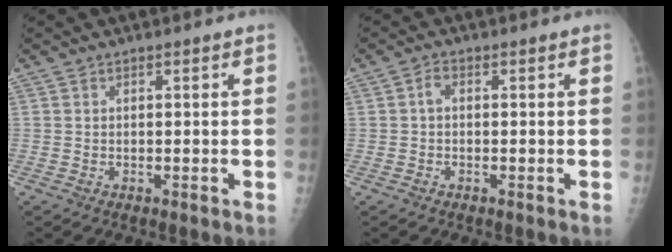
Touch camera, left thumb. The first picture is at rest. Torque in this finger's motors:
{"motor_torque": [0.52, -0.02, 0.12, -0.08, 0.01]}